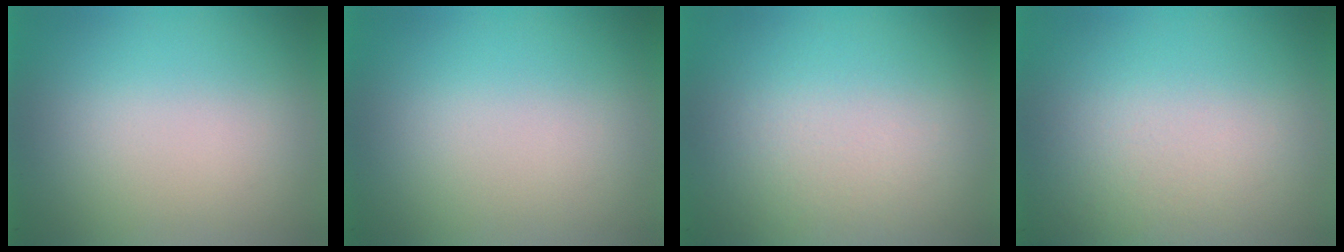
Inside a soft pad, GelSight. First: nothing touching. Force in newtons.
{"total": 0.0}
{"total": 2.7}
{"total": 2.5}